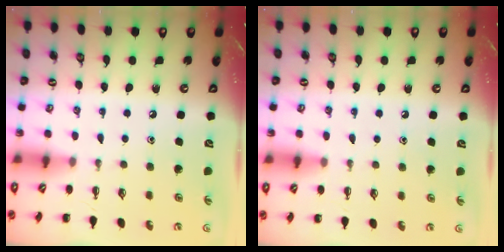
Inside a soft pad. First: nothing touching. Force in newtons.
{"total": 6.3, "press": 6.0, "slide": 1.9}